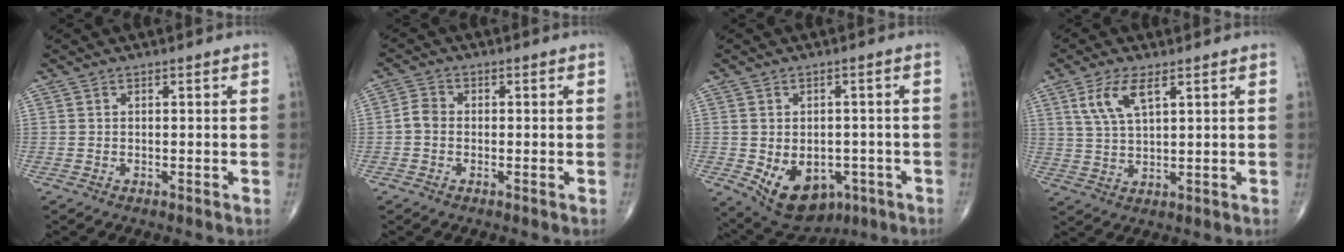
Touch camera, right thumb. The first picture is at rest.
{"total": 2.6, "force": [-0.6, 2.0, 1.6], "torque": [-0.024, 0.007, -0.019]}
{"total": 12.2, "force": [-4.3, 8.4, 7.7], "torque": [-0.096, 0.008, -0.045]}
{"total": 7.0, "force": [3.3, 2.7, 5.6], "torque": [-0.115, -0.009, 0.070]}